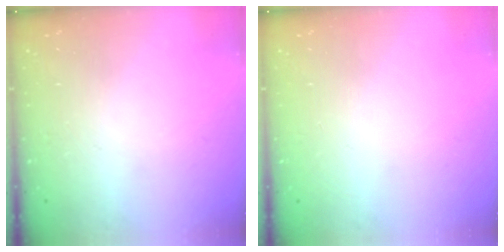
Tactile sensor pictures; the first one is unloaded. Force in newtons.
{"total": 0.0}